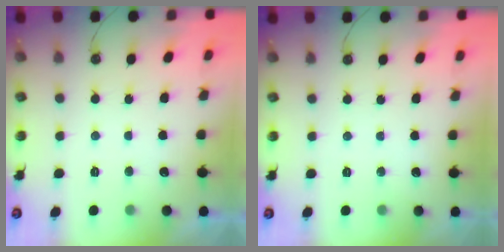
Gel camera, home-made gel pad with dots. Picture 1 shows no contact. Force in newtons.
{"total": 0.0}